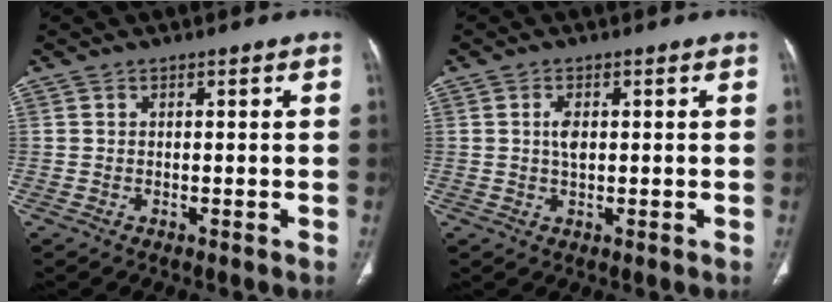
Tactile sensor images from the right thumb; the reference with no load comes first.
{"total": 2.8, "force": [0.5, 1.4, 2.4], "torque": [-0.045, -0.001, 0.011]}